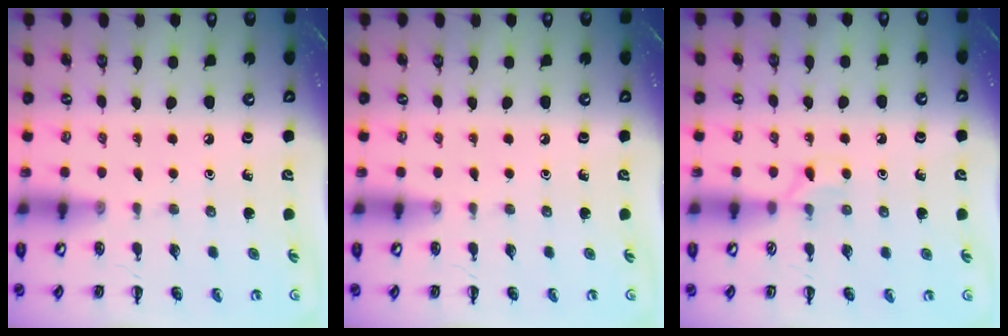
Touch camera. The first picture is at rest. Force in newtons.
{"total": 0.0}
{"total": 4.0, "press": 3.7, "slide": 1.6}